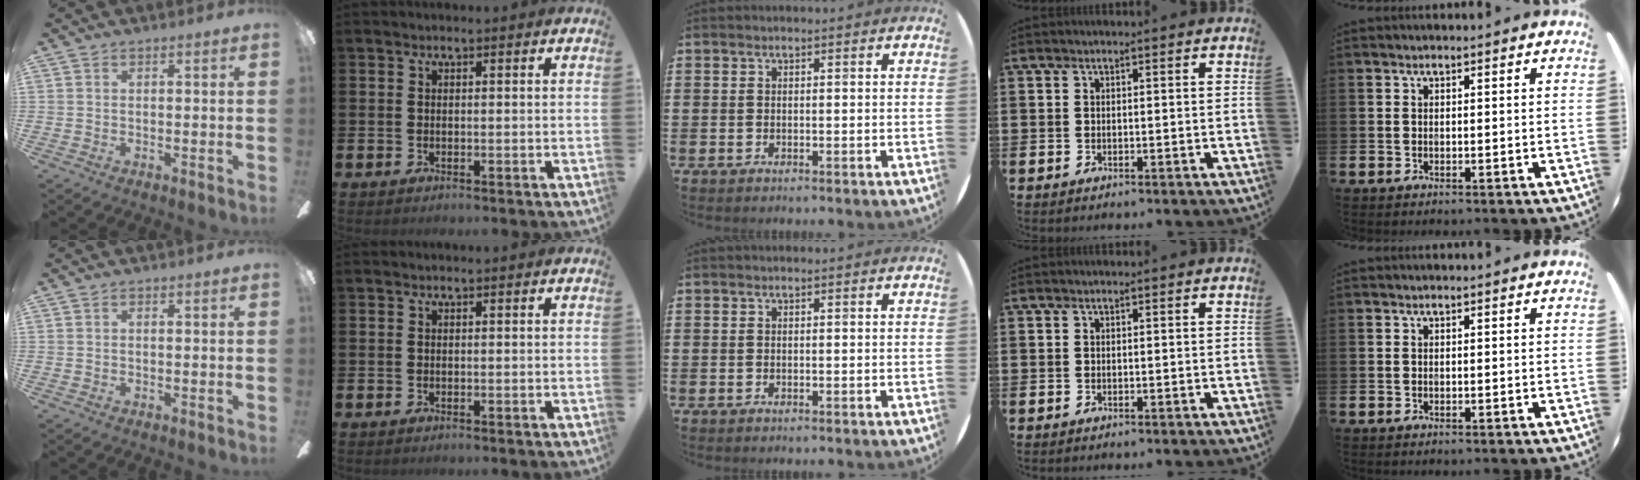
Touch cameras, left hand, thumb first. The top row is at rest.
{}